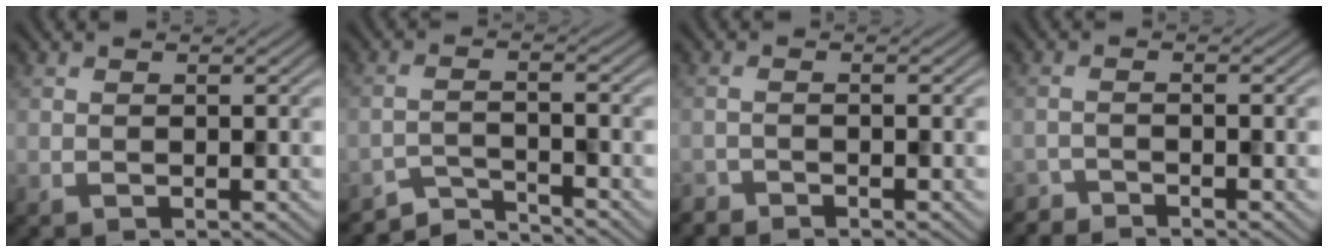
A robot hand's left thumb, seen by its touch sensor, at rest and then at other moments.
{"total": 3.8, "force": [-3.7, 0.3, 0.8], "torque": [-0.011, 0.001, -0.077]}
{"total": 1.3, "force": [-1.3, 0.1, 0.1], "torque": [-0.002, -0.003, -0.030]}
{"total": 2.0, "force": [-2.0, 0.1, 0.2], "torque": [-0.002, -0.004, -0.045]}